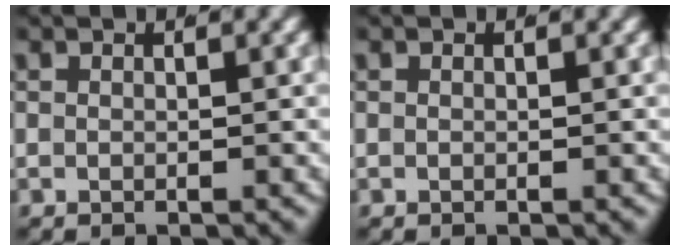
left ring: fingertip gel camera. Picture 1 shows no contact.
{"total": 0.0}